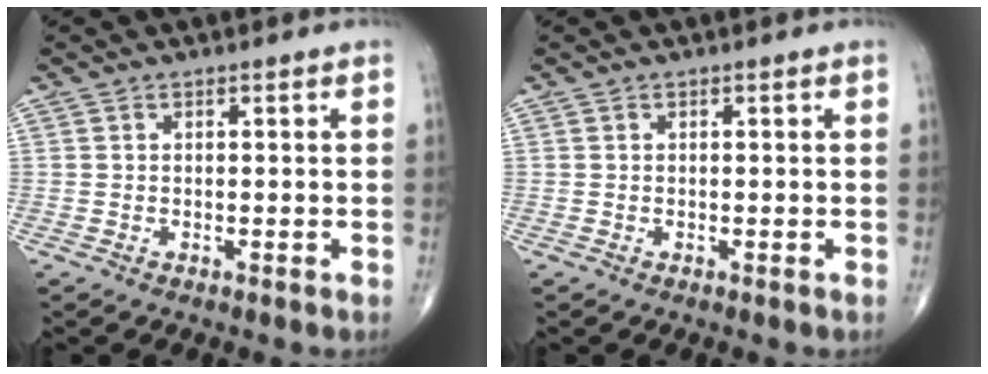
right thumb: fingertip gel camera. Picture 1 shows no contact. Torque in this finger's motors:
{"motor_torque": [-0.05, 0.05, -0.03, 0.03, 0.02]}